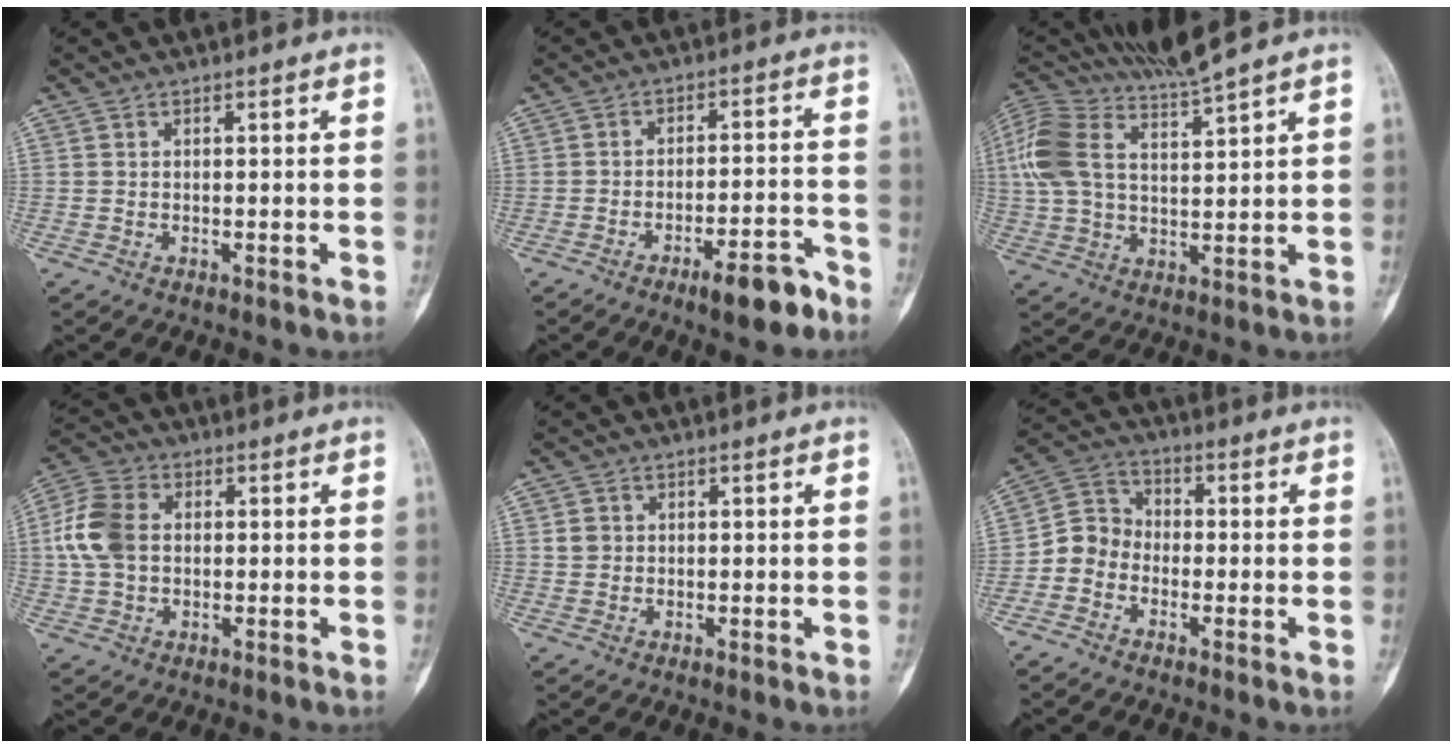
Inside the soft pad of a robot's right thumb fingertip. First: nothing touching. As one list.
[{"total": 8.4, "force": [-5.7, 2.2, 5.8], "torque": [-0.080, 0.041, -0.082]}, {"total": 9.9, "force": [7.0, 1.4, 6.9], "torque": [-0.162, -0.017, 0.150]}, {"total": 9.2, "force": [0.5, 6.6, 6.4], "torque": [-0.136, 0.018, 0.003]}, {"total": 1.8, "force": [0.3, 1.7, 0.6], "torque": [-0.003, 0.001, 0.006]}, {"total": 6.2, "force": [-2.2, 5.4, 2.2], "torque": [-0.019, 0.031, -0.060]}]